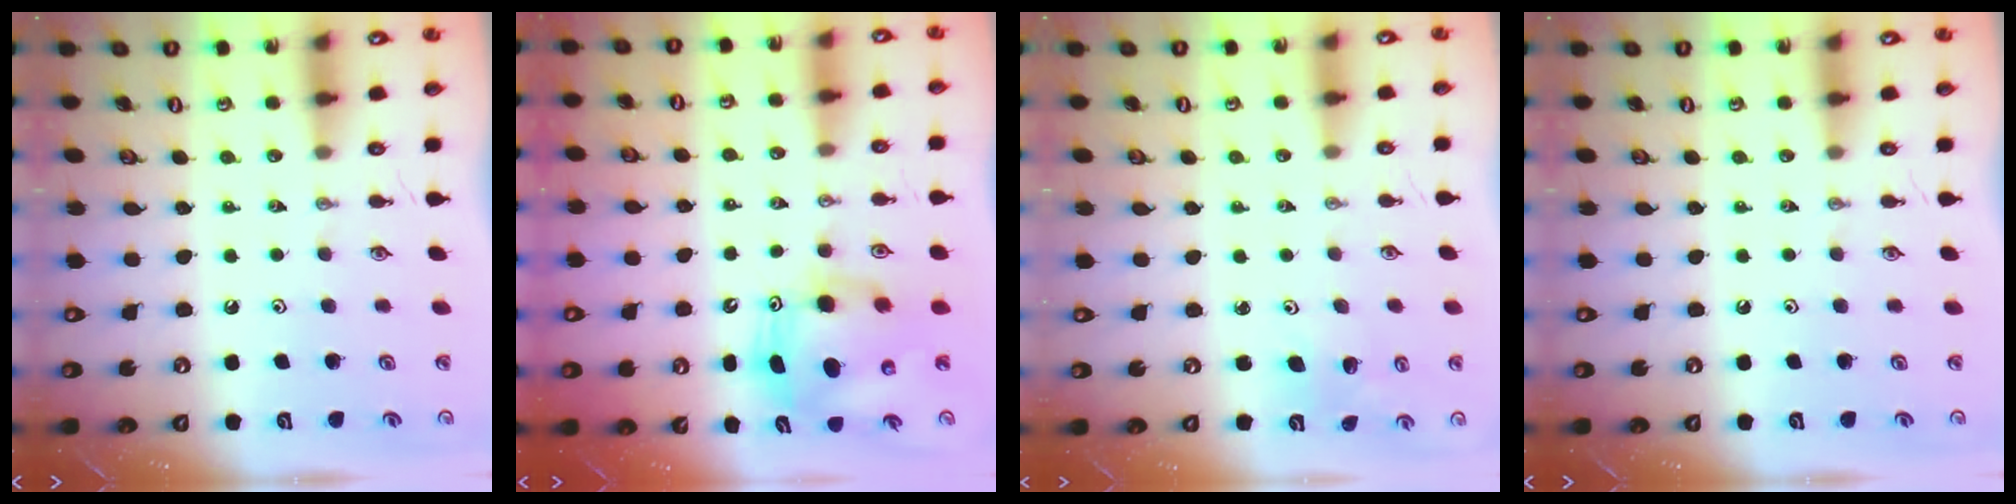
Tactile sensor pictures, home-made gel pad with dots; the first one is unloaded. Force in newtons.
{"total": 8.6, "press": 8.4, "slide": 1.9}
{"total": 2.8, "press": 2.5, "slide": 1.3}
{"total": 0.0}